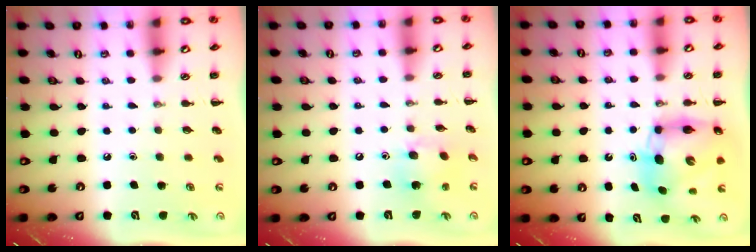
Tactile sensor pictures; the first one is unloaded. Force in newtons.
{"total": 6.7, "press": 6.6, "slide": 1.4}
{"total": 7.6, "press": 7.3, "slide": 2.1}